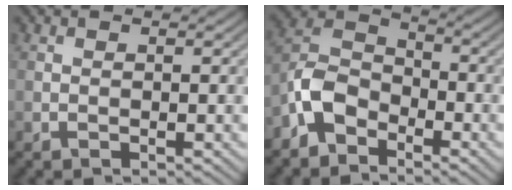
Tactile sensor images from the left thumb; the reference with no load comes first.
{"total": 6.9, "force": [-4.3, 3.9, 3.7], "torque": [-0.081, 0.007, -0.105]}